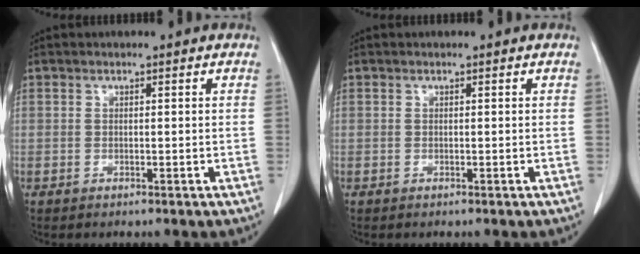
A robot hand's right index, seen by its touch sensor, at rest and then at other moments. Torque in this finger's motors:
{"motor_torque": [0.00, 0.00, 0.00, 0.00]}